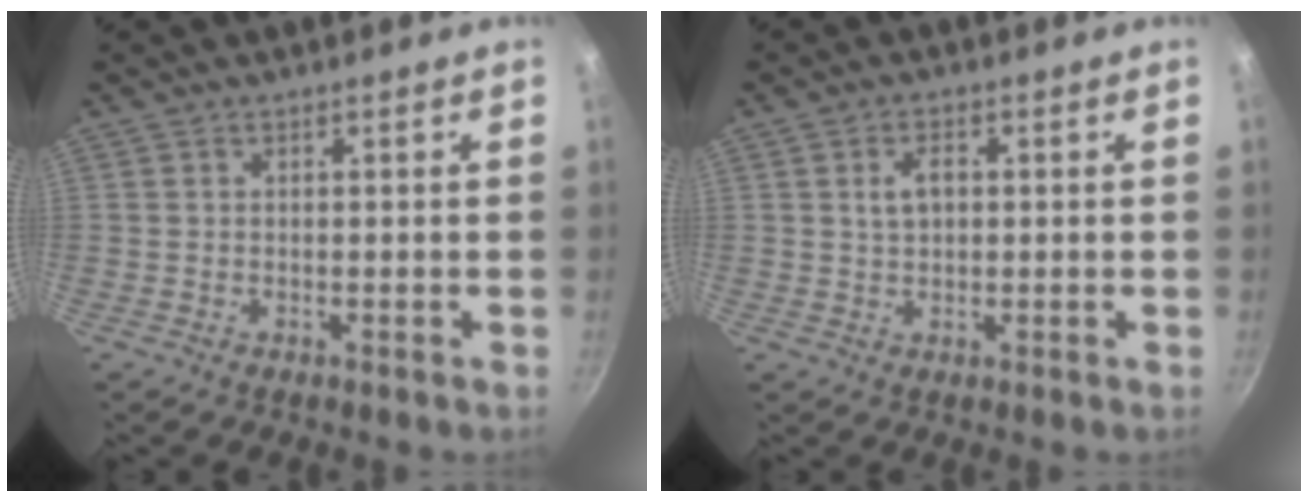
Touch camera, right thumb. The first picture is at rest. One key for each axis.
{"total": 3.5, "fx": 0.7, "fy": 2.2, "fz": 2.6, "tx": -0.043, "ty": 0.003, "tz": 0.012}